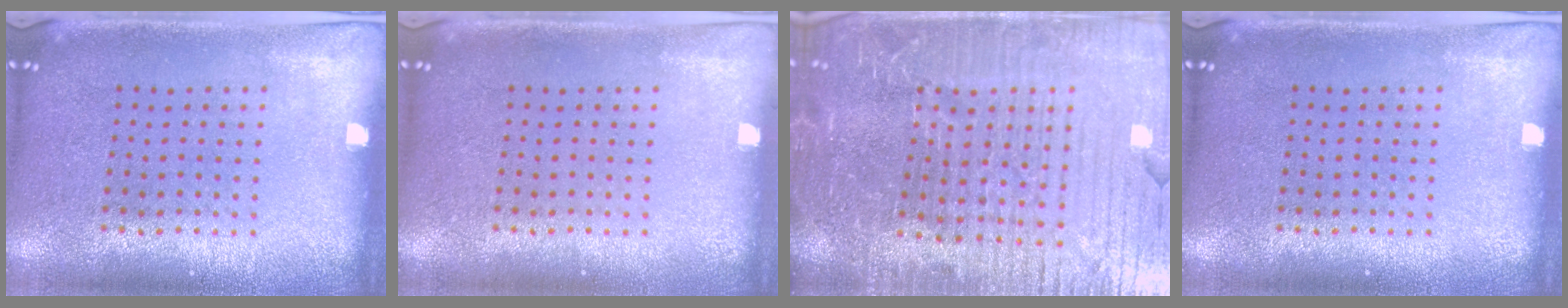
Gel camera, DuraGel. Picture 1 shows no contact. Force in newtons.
{"total": 0.0}
{"total": 6.7, "press": 5.8, "slide": 3.3}
{"total": 0.0}